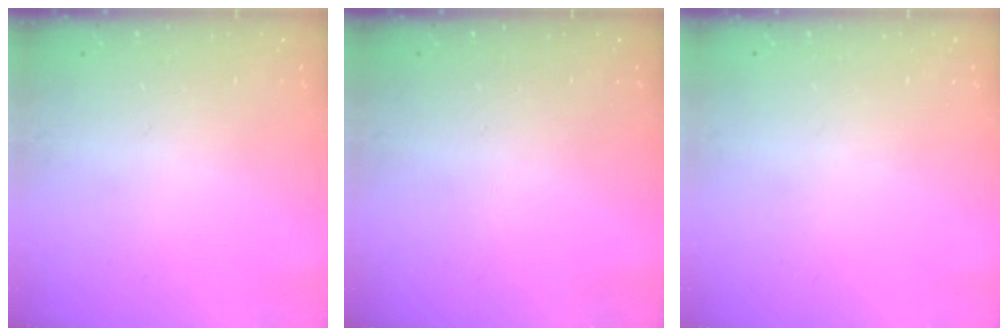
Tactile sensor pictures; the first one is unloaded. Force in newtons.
{"total": 0.0}
{"total": 0.0}